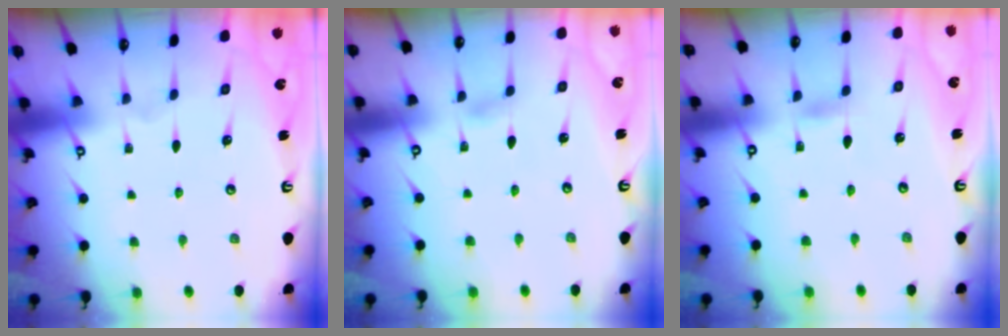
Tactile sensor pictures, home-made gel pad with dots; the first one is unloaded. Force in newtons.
{"total": 2.6, "press": 2.6, "slide": 0.4}
{"total": 2.4, "press": 2.3, "slide": 0.3}